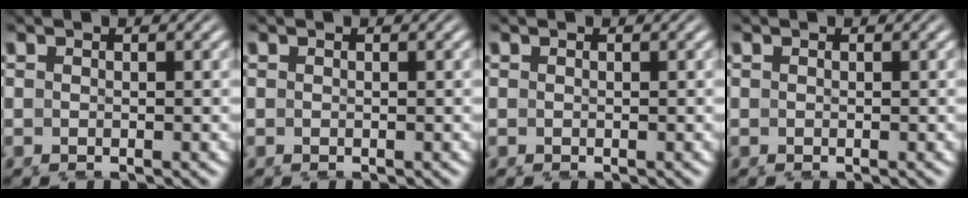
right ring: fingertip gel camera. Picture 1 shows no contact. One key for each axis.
{"total": 0.0}
{"total": 0.0}
{"total": 0.0}